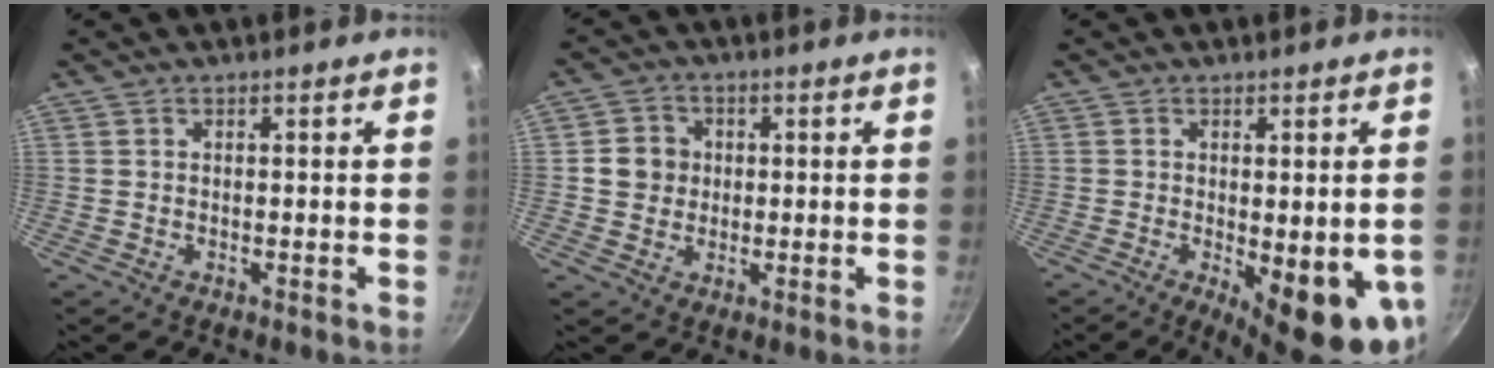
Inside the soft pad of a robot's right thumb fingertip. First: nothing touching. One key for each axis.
{"total": 5.3, "fx": 0.3, "fy": 5.0, "fz": 1.9, "tx": -0.003, "ty": 0.007, "tz": -0.005}
{"total": 13.0, "fx": -3.1, "fy": 4.2, "fz": 11.9, "tx": -0.133, "ty": -0.016, "tz": -0.028}